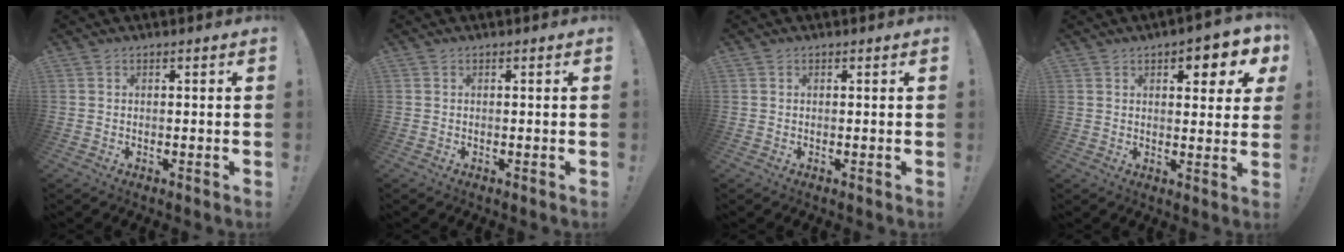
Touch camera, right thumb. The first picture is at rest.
{"total": 0.0}
{"total": 0.0}
{"total": 6.5, "force": [3.2, 2.6, 5.0], "torque": [-0.044, -0.021, 0.047]}